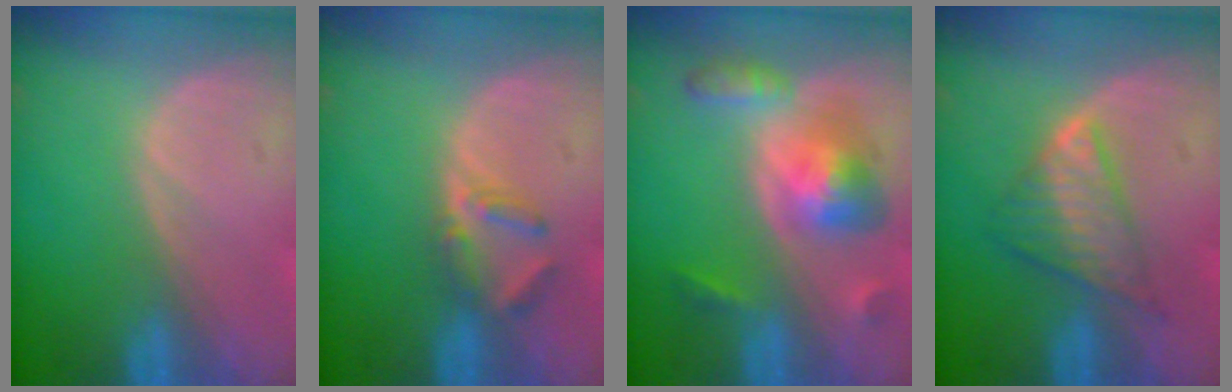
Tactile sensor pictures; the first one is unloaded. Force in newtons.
{"total": 3.5, "press": 3.4, "slide": 1.1}
{"total": 7.2, "press": 7.2, "slide": 0.5}
{"total": 5.8, "press": 5.5, "slide": 2.1}